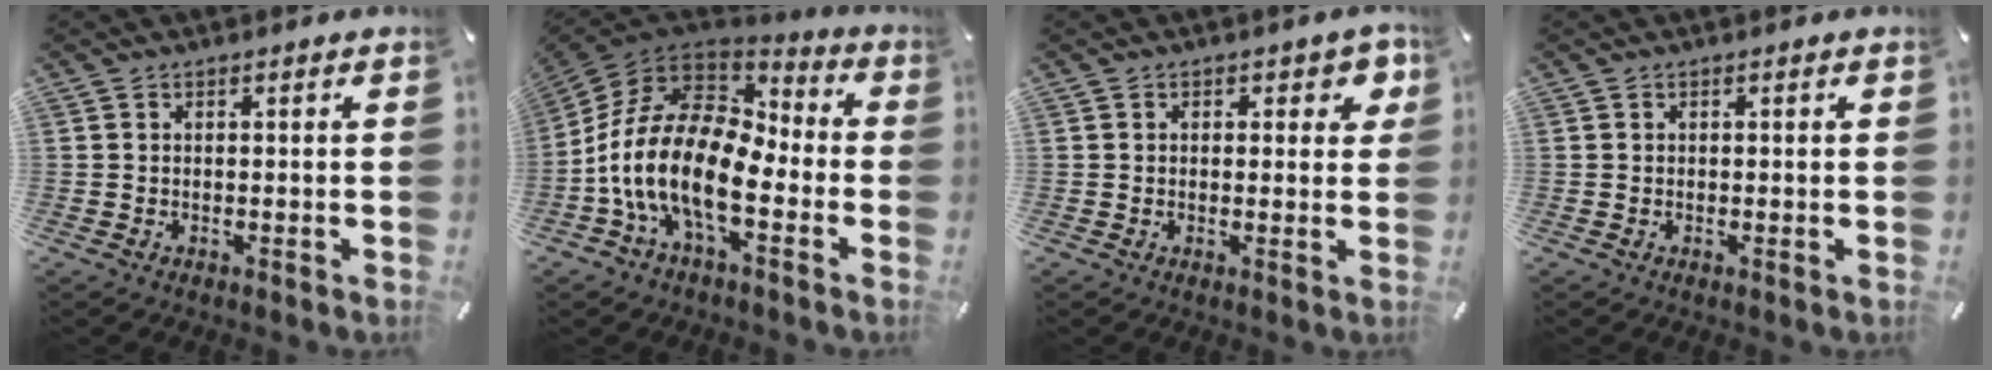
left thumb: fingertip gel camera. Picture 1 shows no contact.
{"total": 18.4, "force": [-6.7, 9.7, 14.2], "torque": [-0.305, 0.012, -0.118]}
{"total": 3.7, "force": [1.3, 2.3, 2.6], "torque": [-0.022, -0.003, 0.014]}
{"total": 0.0}